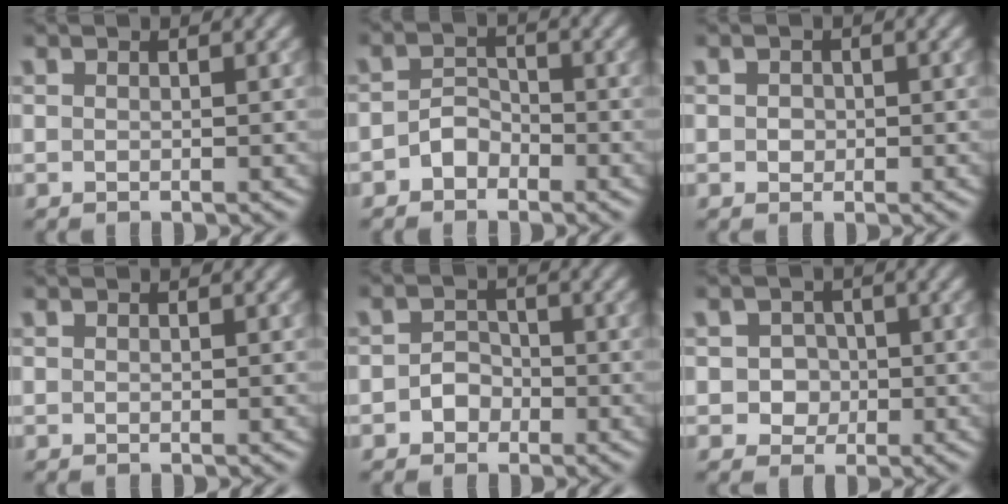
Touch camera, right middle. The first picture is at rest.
{"total": 2.0, "force": [-1.3, 1.3, 0.7], "torque": [-0.011, 0.011, -0.027]}
{"total": 0.9, "force": [0.0, 0.9, 0.4], "torque": [-0.004, -0.001, -0.002]}
{"total": 0.0}
{"total": 2.0, "force": [-0.8, 1.7, 0.7], "torque": [-0.007, 0.005, -0.017]}
{"total": 2.1, "force": [-0.2, 2.0, 0.7], "torque": [0.011, 0.002, -0.008]}